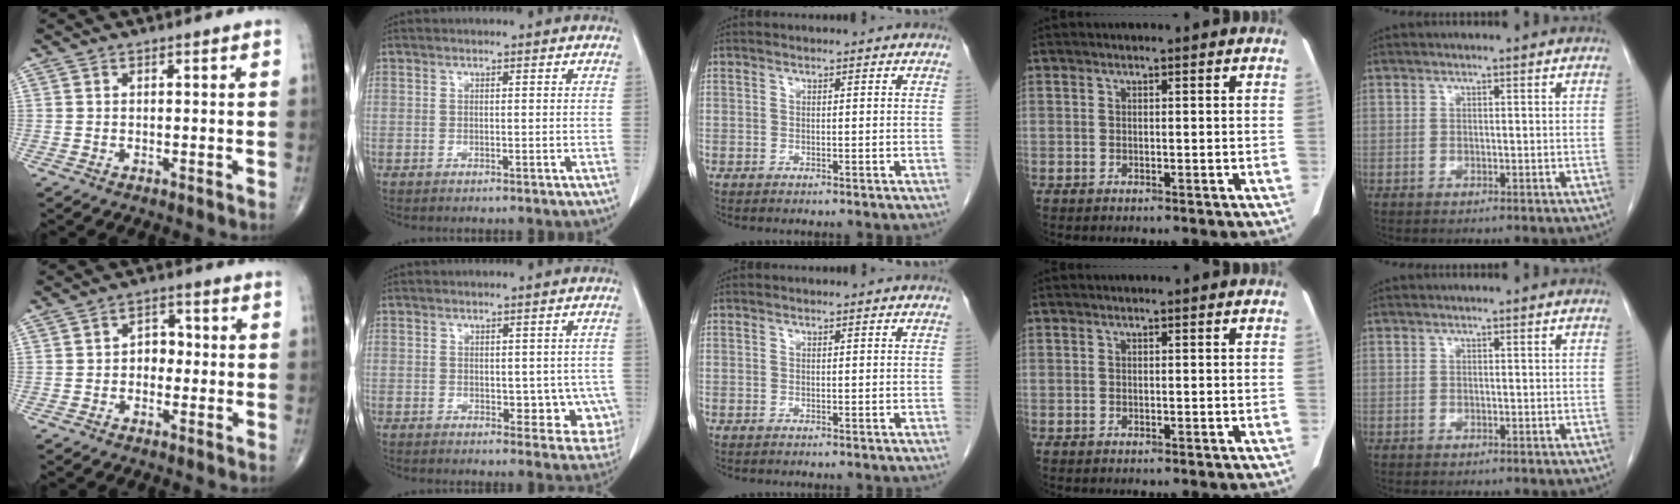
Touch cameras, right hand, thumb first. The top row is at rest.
{"thumb": {"total": 4.2, "force": [-0.4, 3.2, 2.7], "torque": [-0.015, 0.018, -0.016]}, "index": {"total": 6.6, "force": [-0.7, 4.0, 5.2], "torque": [-0.033, 0.007, -0.002]}}